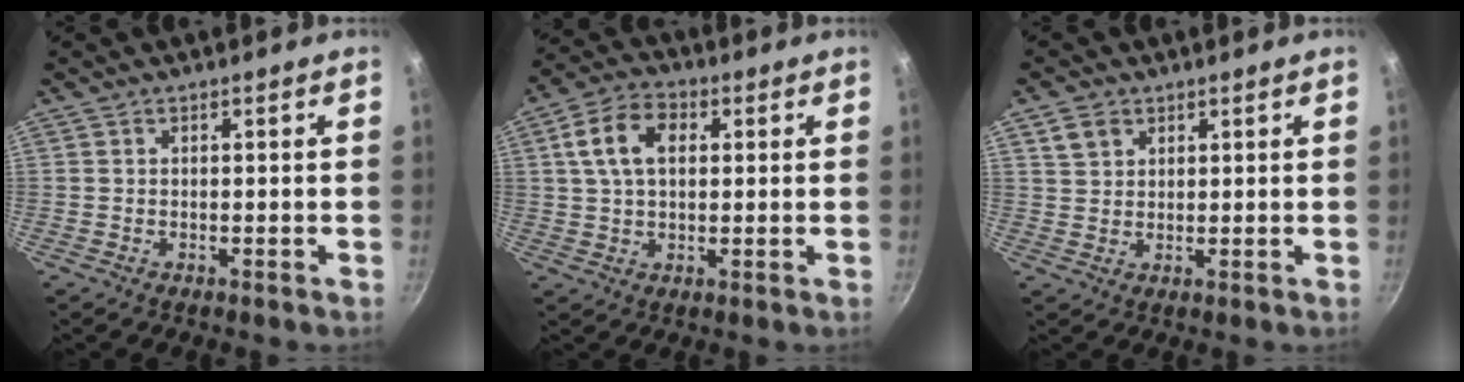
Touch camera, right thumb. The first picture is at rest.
{"total": 10.2, "force": [2.5, 6.7, 7.3], "torque": [-0.120, 0.014, 0.034]}
{"total": 3.9, "force": [2.1, 2.9, 1.6], "torque": [-0.017, 0.001, 0.042]}